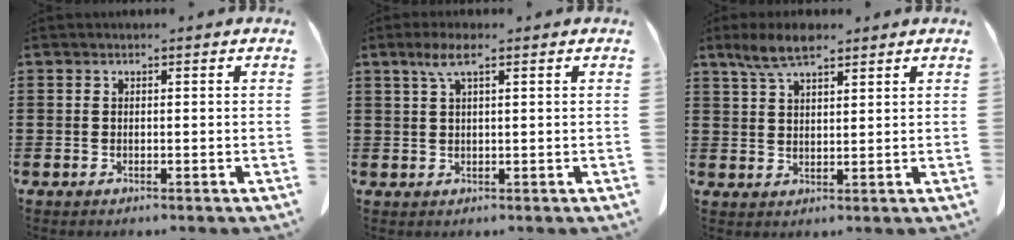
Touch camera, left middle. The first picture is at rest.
{"total": 3.5, "force": [1.8, 0.7, 2.9], "torque": [-0.062, 0.007, 0.029]}
{"total": 6.0, "force": [4.2, 1.9, 3.8], "torque": [-0.083, 0.003, 0.077]}